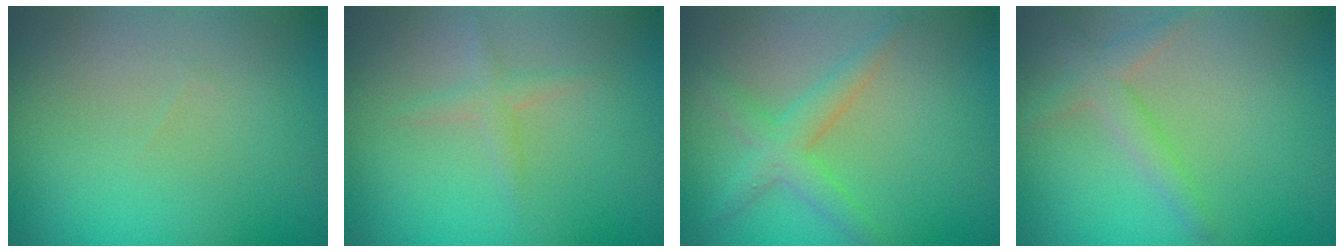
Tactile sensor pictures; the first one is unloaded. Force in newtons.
{"total": 1.3, "press": 1.3, "slide": 0.1}
{"total": 2.9, "press": 2.9, "slide": 0.1}
{"total": 2.2, "press": 2.2, "slide": 0.1}